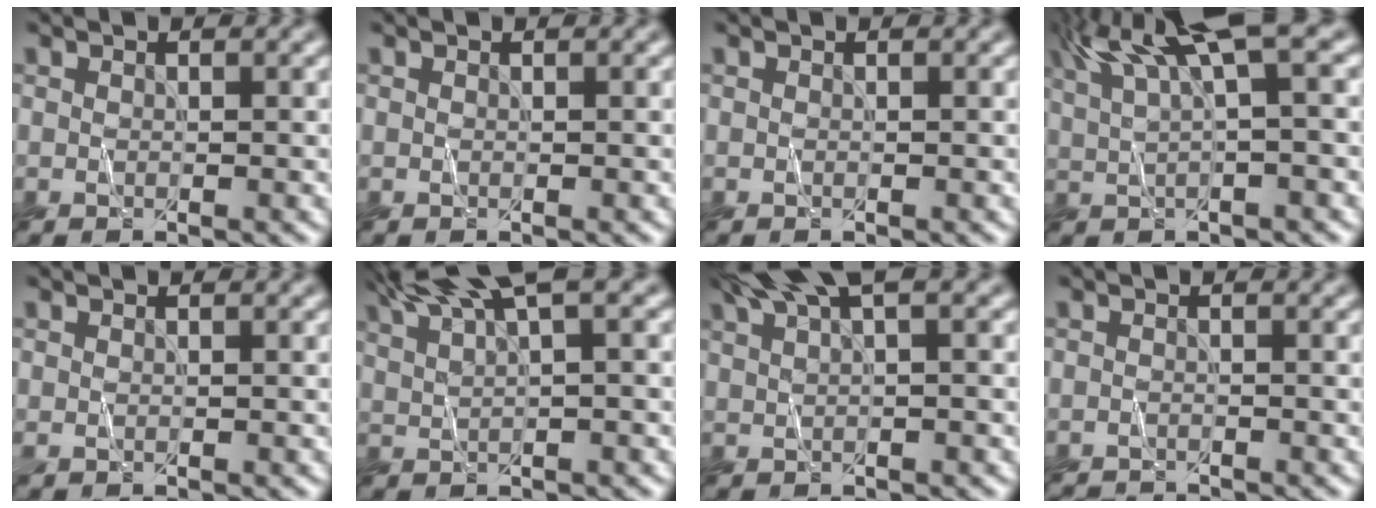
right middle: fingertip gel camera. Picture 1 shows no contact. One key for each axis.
{"total": 0.0}
{"total": 0.0}
{"total": 7.6, "fx": 4.1, "fy": 1.5, "fz": 6.2, "tx": -0.100, "ty": 0.020, "tz": 0.077}
{"total": 0.0}
{"total": 7.2, "fx": 5.0, "fy": 1.4, "fz": 5.0, "tx": -0.075, "ty": 0.020, "tz": 0.076}
{"total": 4.9, "fx": 3.1, "fy": 0.9, "fz": 3.7, "tx": -0.058, "ty": 0.014, "tz": 0.054}
{"total": 1.8, "fx": -1.8, "fy": 0.1, "fz": 0.2, "tx": 0.006, "ty": -0.009, "tz": -0.034}